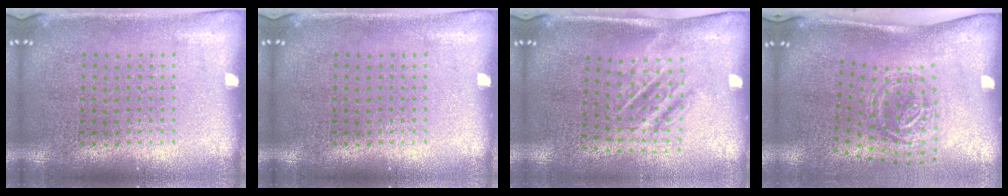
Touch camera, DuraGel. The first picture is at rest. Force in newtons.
{"total": 0.0}
{"total": 1.8, "press": 1.2, "slide": 1.3}
{"total": 1.9, "press": 1.2, "slide": 1.5}